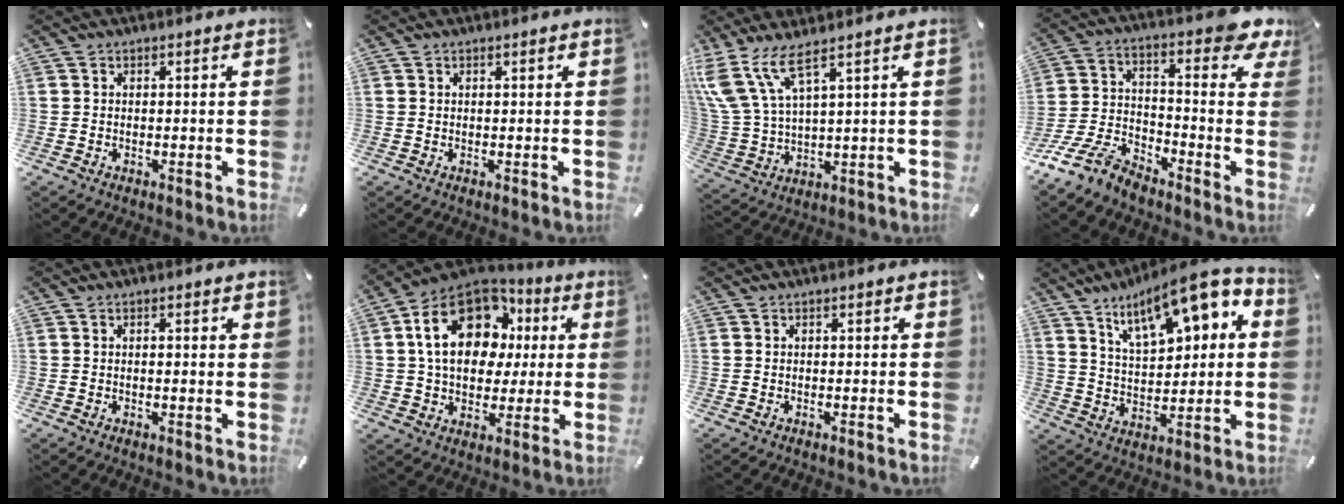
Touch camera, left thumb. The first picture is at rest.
{"total": 0.7, "force": [0.3, 0.1, 0.6], "torque": [-0.012, 0.000, 0.006]}
{"total": 10.8, "force": [6.4, 3.8, 7.8], "torque": [-0.194, -0.033, 0.117]}
{"total": 12.6, "force": [-6.6, 7.3, 7.9], "torque": [-0.163, 0.029, -0.123]}
{"total": 1.0, "force": [0.4, 0.3, 0.8], "torque": [-0.009, -0.002, 0.004]}
{"total": 19.7, "force": [6.0, 14.4, 12.1], "torque": [-0.202, -0.013, 0.110]}
{"total": 0.0}
{"total": 15.6, "force": [9.8, 6.7, 10.2], "torque": [-0.165, -0.043, 0.167]}